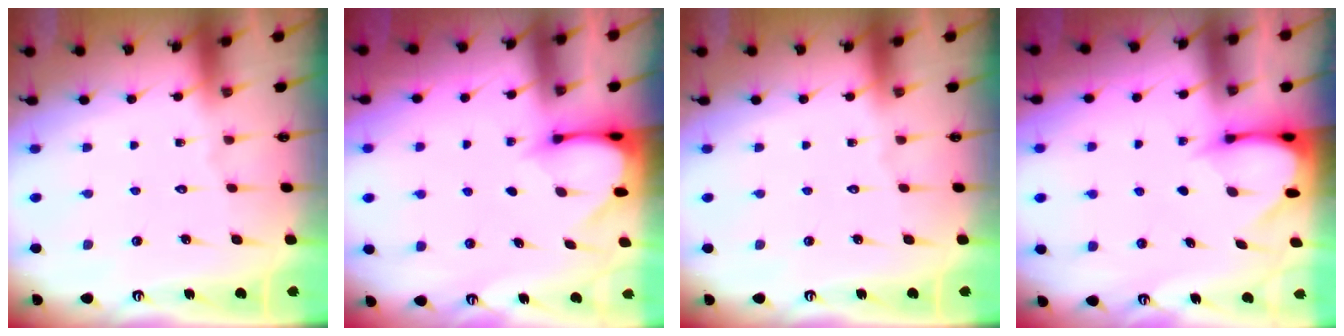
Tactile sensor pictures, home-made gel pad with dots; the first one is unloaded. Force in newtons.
{"total": 3.4, "press": 3.4, "slide": 0.2}
{"total": 0.0}
{"total": 3.3, "press": 3.3, "slide": 0.3}